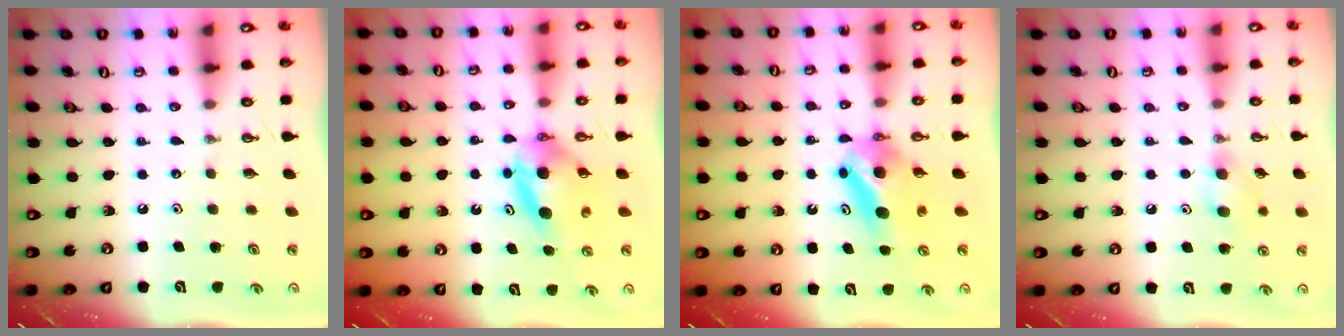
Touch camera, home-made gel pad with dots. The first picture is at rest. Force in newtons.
{"total": 5.9, "press": 5.6, "slide": 1.8}
{"total": 8.3, "press": 5.9, "slide": 5.9}
{"total": 7.0, "press": 6.8, "slide": 1.5}